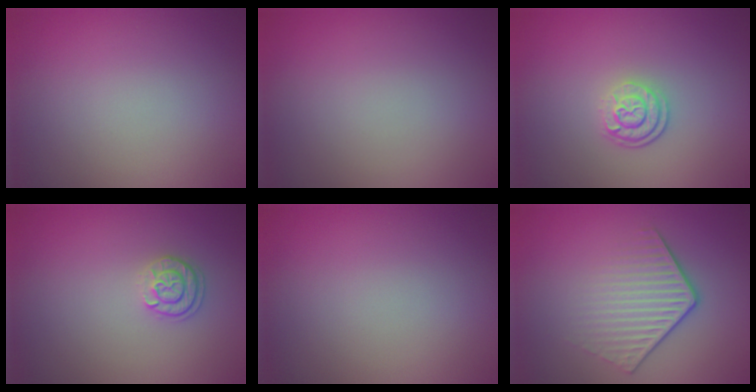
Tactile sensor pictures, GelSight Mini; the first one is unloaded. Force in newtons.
{"total": 0.0}
{"total": 2.7, "press": 2.0, "slide": 1.8}
{"total": 1.7, "press": 1.6, "slide": 0.7}
{"total": 0.0}
{"total": 4.4, "press": 2.9, "slide": 3.3}